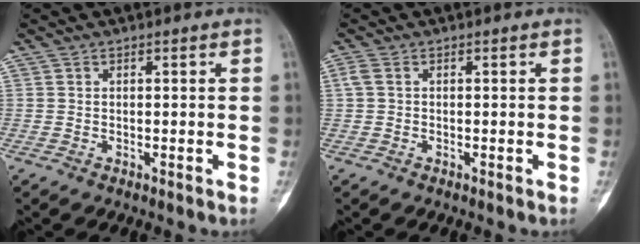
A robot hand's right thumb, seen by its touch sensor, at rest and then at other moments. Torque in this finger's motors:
{"motor_torque": [0.19, 0.34, 0.11, -0.13, 0.10]}